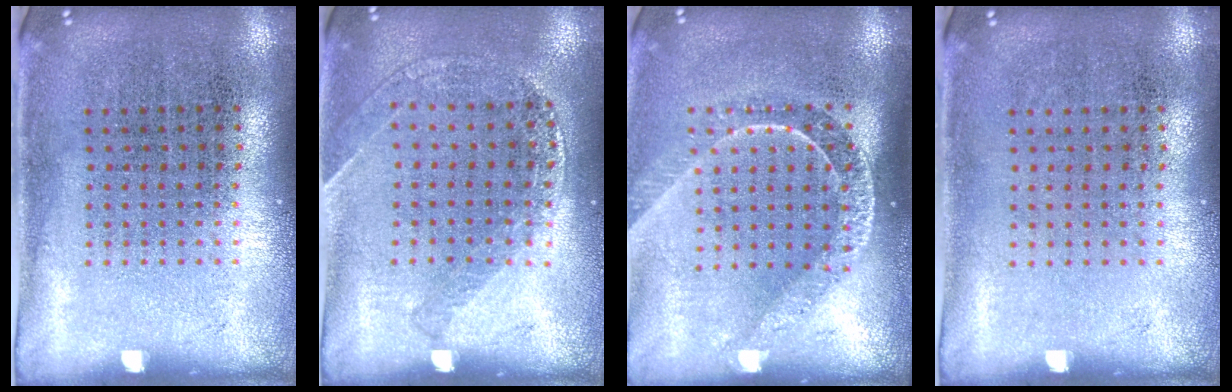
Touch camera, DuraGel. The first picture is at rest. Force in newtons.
{"total": 1.2, "press": 1.2, "slide": 0.1}
{"total": 1.8, "press": 1.5, "slide": 1.0}
{"total": 0.0}